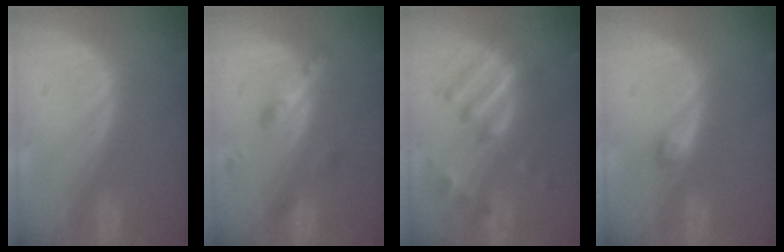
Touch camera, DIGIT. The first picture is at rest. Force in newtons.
{"total": 4.7, "press": 4.2, "slide": 2.0}
{"total": 9.6, "press": 8.4, "slide": 4.7}
{"total": 1.5, "press": 1.4, "slide": 0.2}